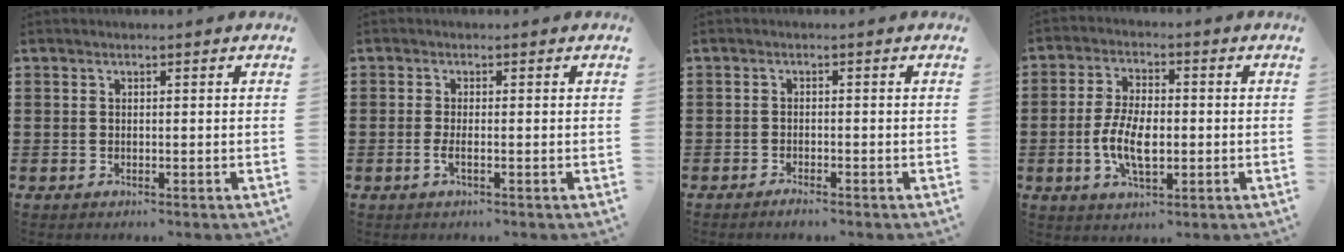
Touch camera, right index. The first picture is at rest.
{"total": 1.6, "force": [-0.7, 0.1, 1.5], "torque": [-0.033, -0.005, -0.014]}
{"total": 1.3, "force": [-1.2, 0.0, 0.4], "torque": [-0.012, -0.005, -0.022]}
{"total": 7.3, "force": [-1.4, 3.4, 6.3], "torque": [-0.143, -0.002, -0.033]}